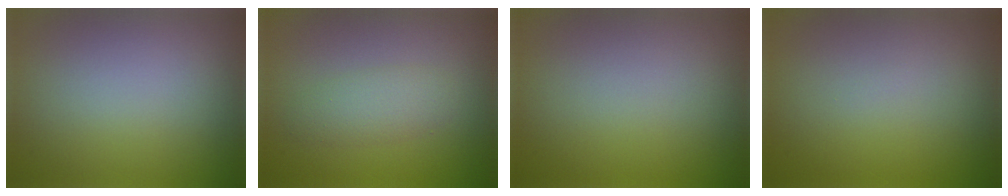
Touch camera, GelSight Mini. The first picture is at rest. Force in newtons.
{"total": 2.3, "press": 2.3, "slide": 0.1}
{"total": 0.0}
{"total": 0.0}